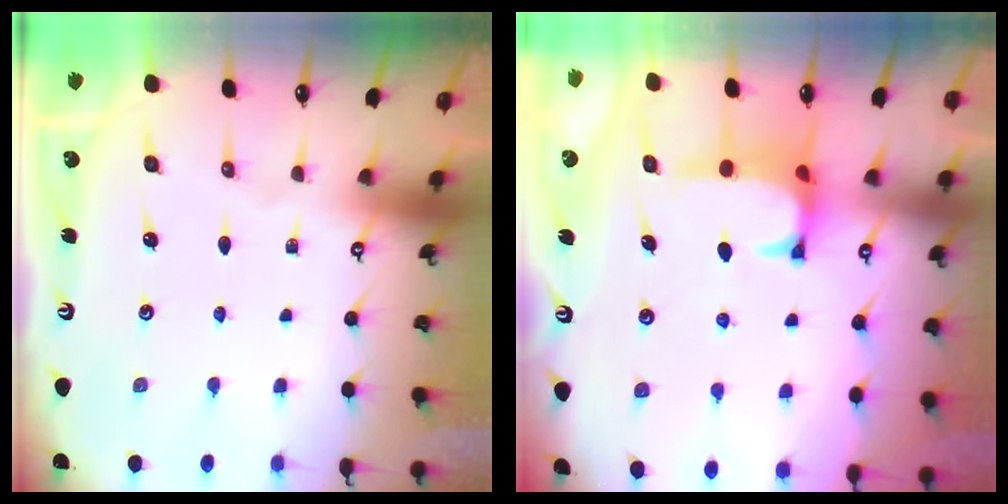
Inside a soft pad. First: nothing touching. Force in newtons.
{"total": 0.9, "press": 0.7, "slide": 0.7}